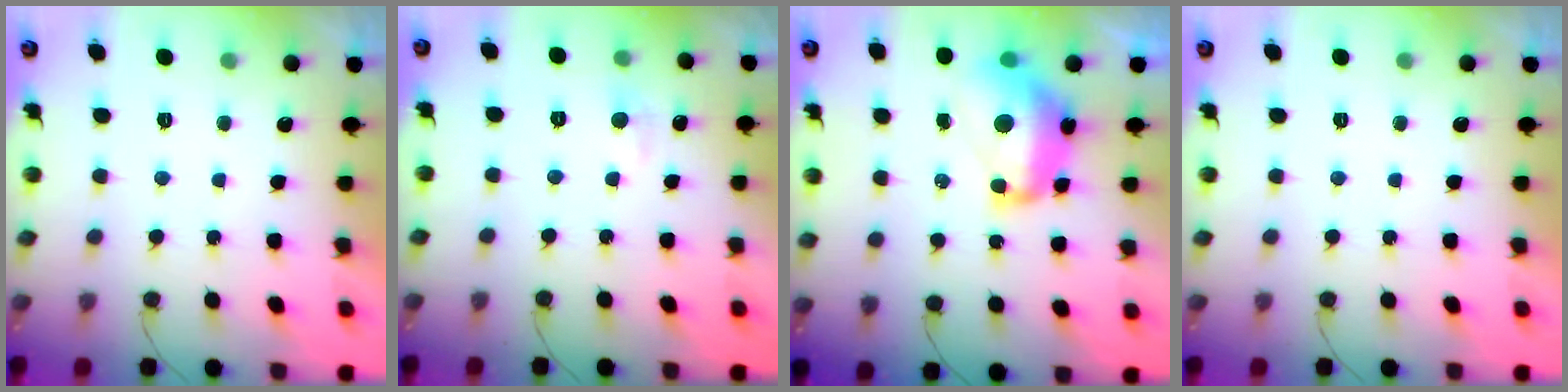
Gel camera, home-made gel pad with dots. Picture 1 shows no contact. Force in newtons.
{"total": 5.3, "press": 5.2, "slide": 0.7}
{"total": 14.3, "press": 14.2, "slide": 1.5}
{"total": 0.0}